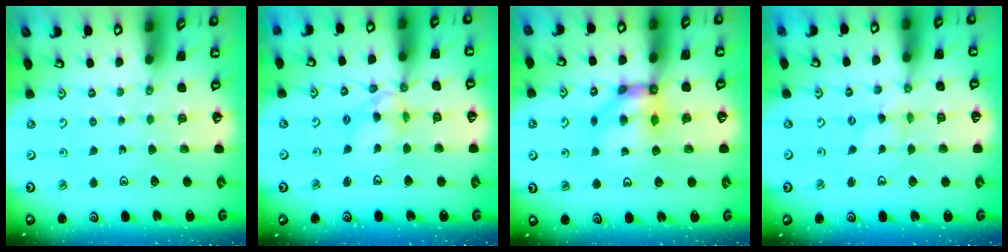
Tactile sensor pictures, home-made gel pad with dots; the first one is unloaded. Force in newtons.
{"total": 8.2, "press": 8.2, "slide": 0.6}
{"total": 7.4, "press": 7.4, "slide": 0.3}
{"total": 0.0}